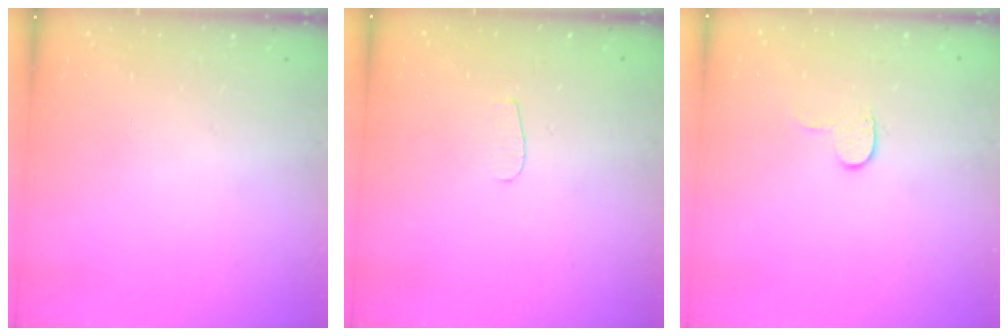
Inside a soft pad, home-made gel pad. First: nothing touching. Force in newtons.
{"total": 3.4, "press": 3.4, "slide": 0.4}
{"total": 3.9, "press": 3.9, "slide": 0.4}